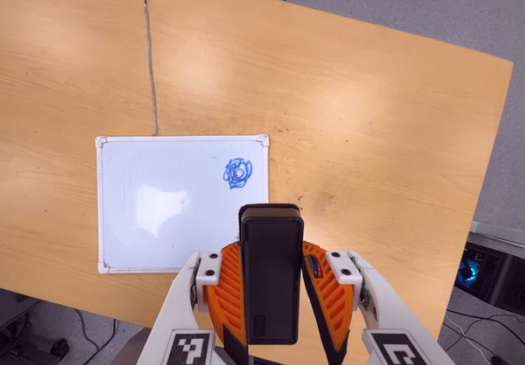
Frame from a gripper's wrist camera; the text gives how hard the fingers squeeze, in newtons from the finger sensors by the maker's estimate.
{"total": 4.4, "left": 3.5, "right": 5.4}